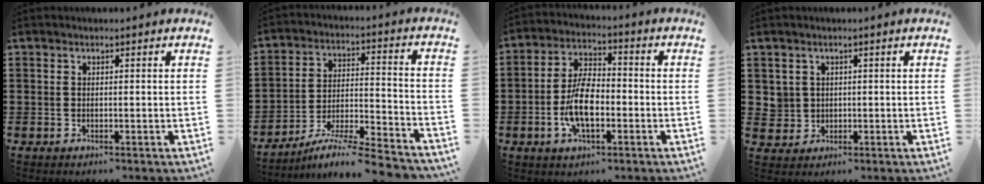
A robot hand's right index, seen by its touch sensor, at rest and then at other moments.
{"total": 7.6, "force": [-6.8, -0.1, 3.3], "torque": [-0.053, -0.001, -0.135]}
{"total": 8.3, "force": [-2.1, 3.9, 7.0], "torque": [-0.150, 0.002, -0.043]}
{"total": 2.4, "force": [0.6, 2.4, 0.2], "torque": [-0.018, 0.006, 0.010]}